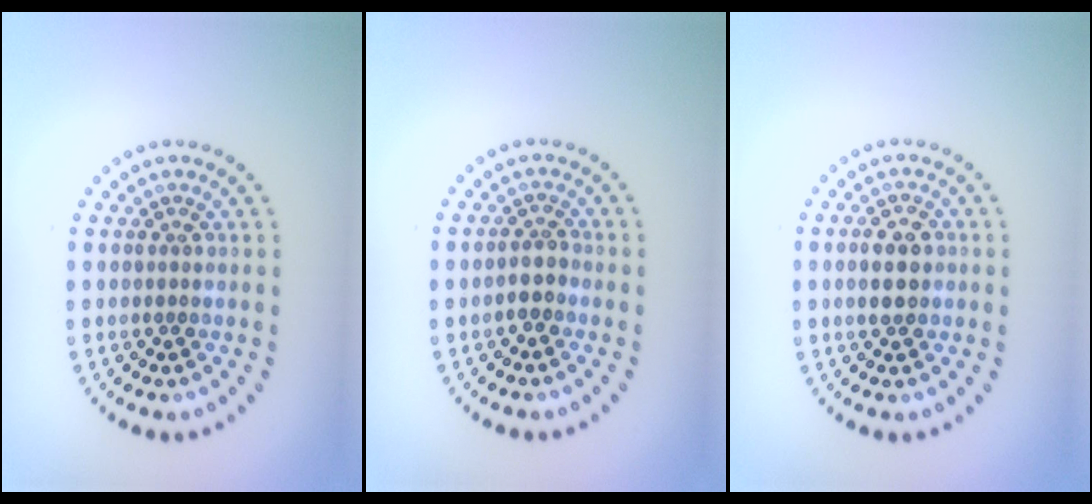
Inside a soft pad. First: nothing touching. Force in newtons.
{"total": 1.4, "press": 1.2, "slide": 0.8}
{"total": 2.6, "press": 2.6, "slide": 0.2}